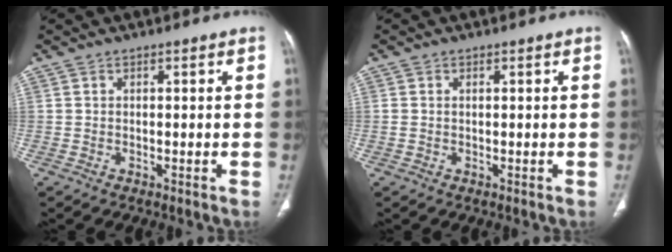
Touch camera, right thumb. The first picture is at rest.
{"total": 0.8, "force": [0.1, 0.5, 0.6], "torque": [-0.023, 0.009, 0.008]}